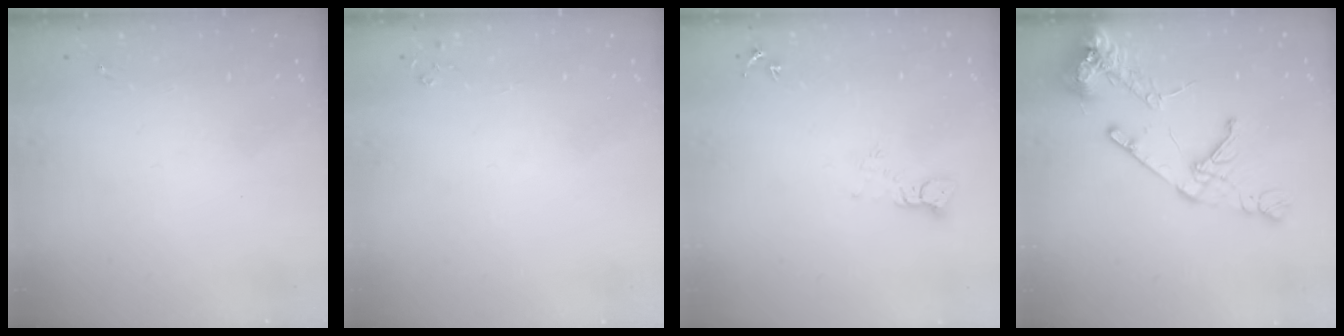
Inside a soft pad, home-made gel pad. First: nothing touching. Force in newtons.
{"total": 2.7, "press": 2.7, "slide": 0.3}
{"total": 3.7, "press": 3.7, "slide": 0.4}
{"total": 14.1, "press": 14.0, "slide": 1.9}